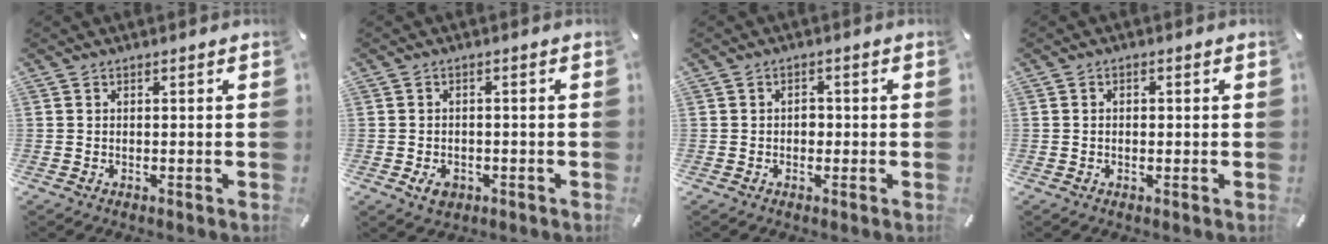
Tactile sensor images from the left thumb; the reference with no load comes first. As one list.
[{"total": 3.5, "force": [-1.6, 2.6, 1.8], "torque": [-0.035, 0.008, -0.030]}, {"total": 2.1, "force": [-0.3, 1.7, 1.2], "torque": [-0.016, 0.005, -0.011]}, {"total": 1.2, "force": [-0.2, 0.9, 0.8], "torque": [-0.016, 0.004, -0.005]}]